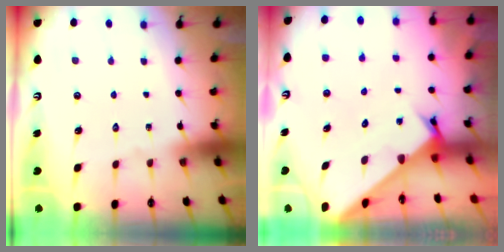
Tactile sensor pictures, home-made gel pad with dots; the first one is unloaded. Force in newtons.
{"total": 2.2, "press": 2.2, "slide": 0.2}